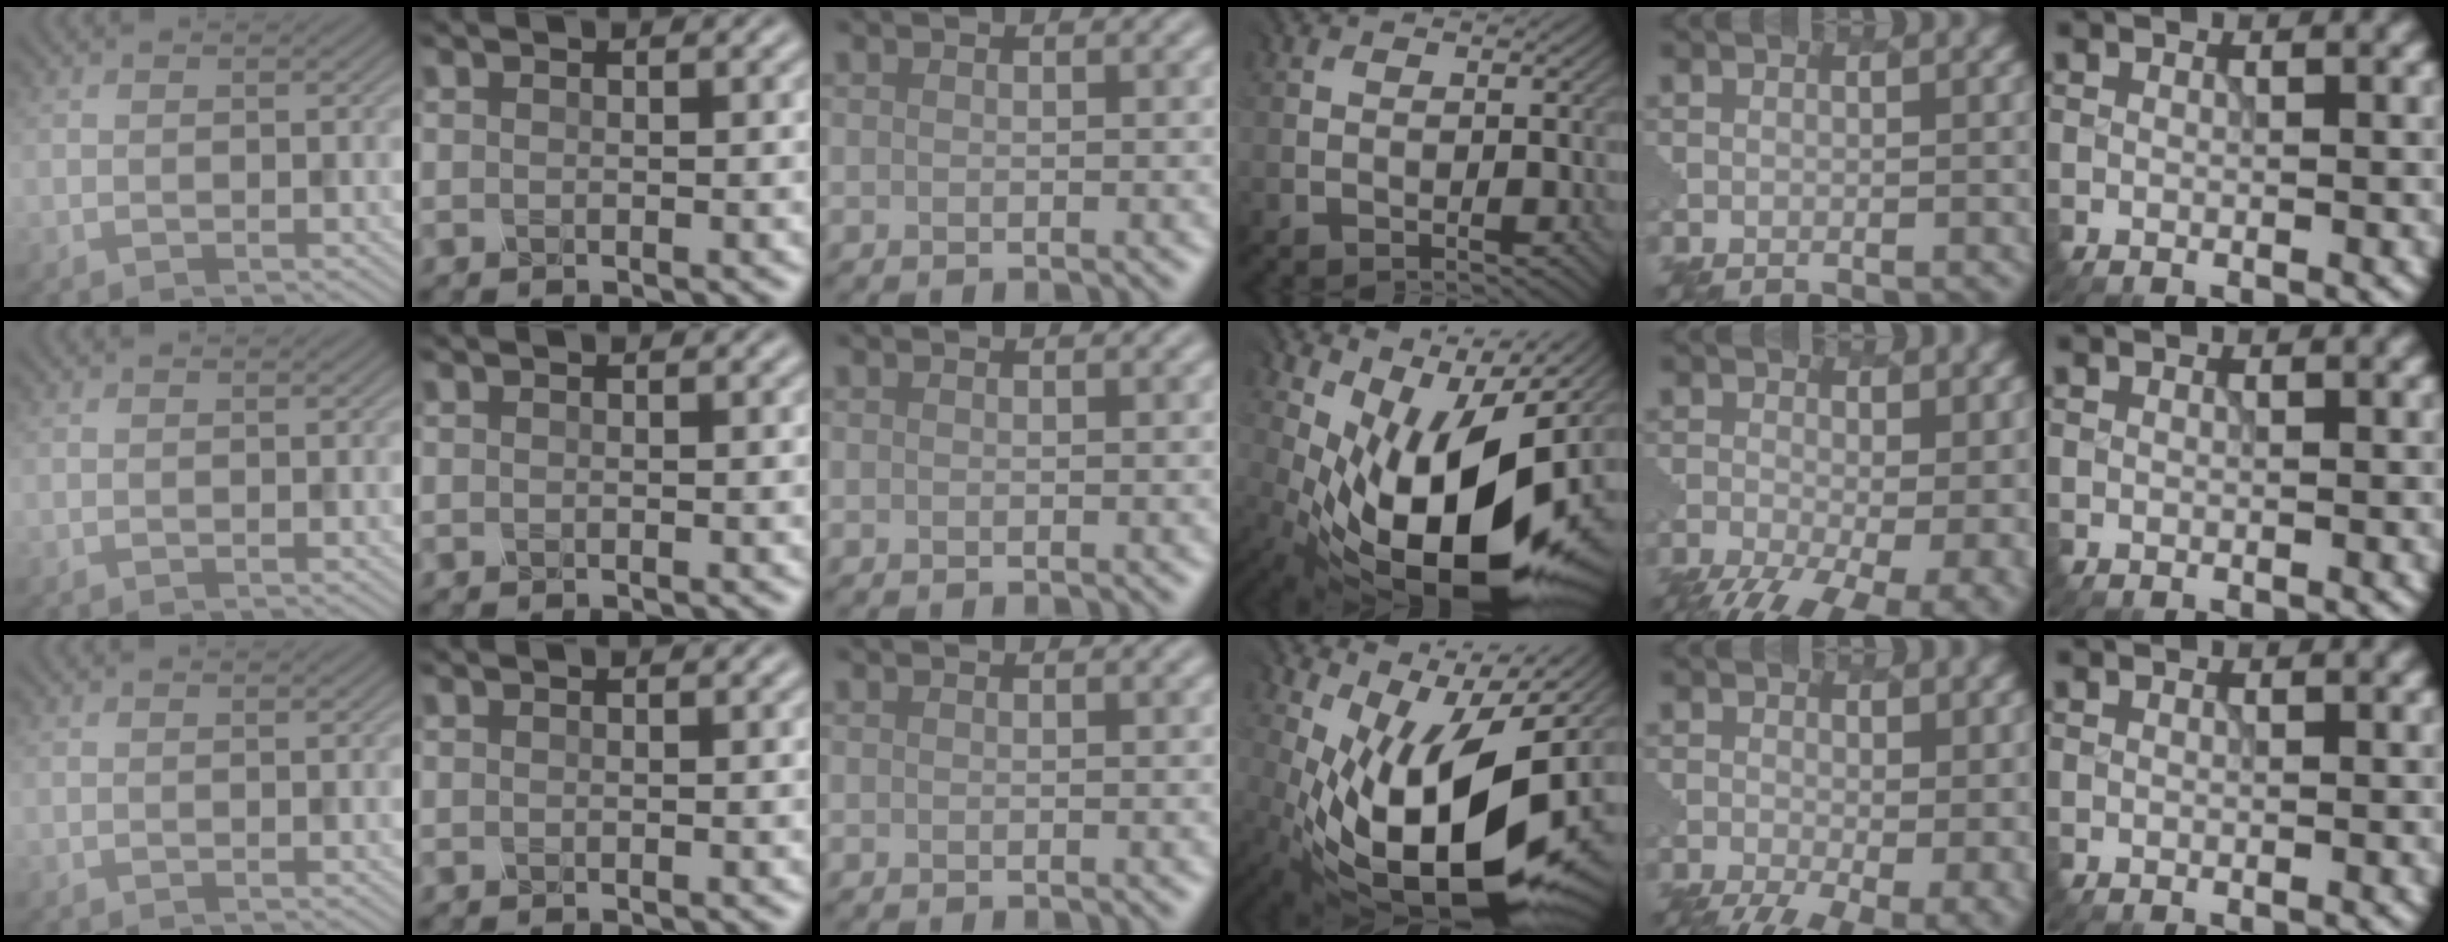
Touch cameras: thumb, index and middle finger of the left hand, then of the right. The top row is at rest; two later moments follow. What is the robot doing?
{"motion": "dispense", "object": "toothpaste"}